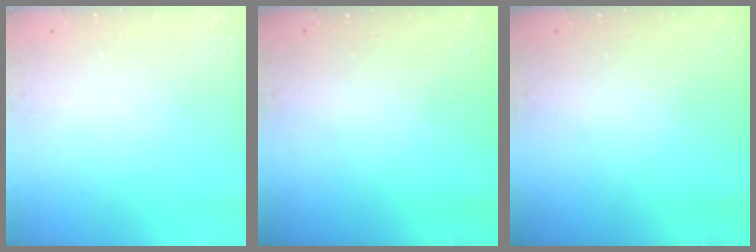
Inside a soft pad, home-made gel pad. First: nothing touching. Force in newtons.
{"total": 0.0}
{"total": 0.0}